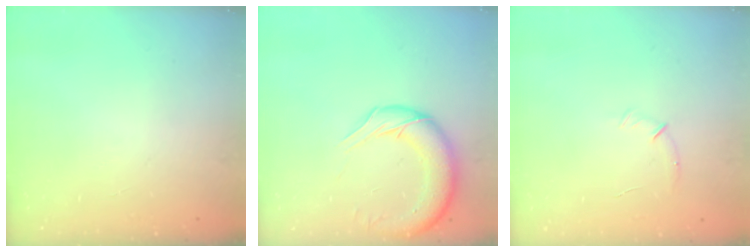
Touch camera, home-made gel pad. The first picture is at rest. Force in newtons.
{"total": 13.8, "press": 13.4, "slide": 3.5}
{"total": 5.7, "press": 5.5, "slide": 1.4}